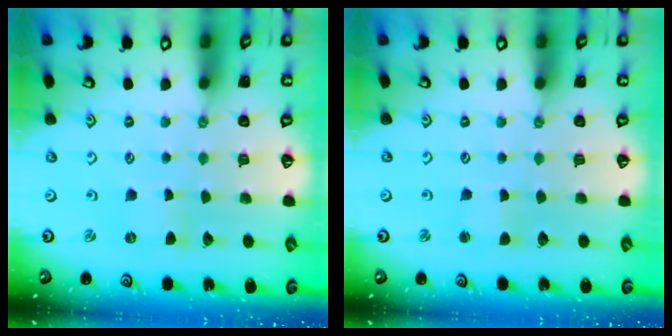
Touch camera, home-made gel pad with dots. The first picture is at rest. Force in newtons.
{"total": 1.6, "press": 1.6, "slide": 0.3}